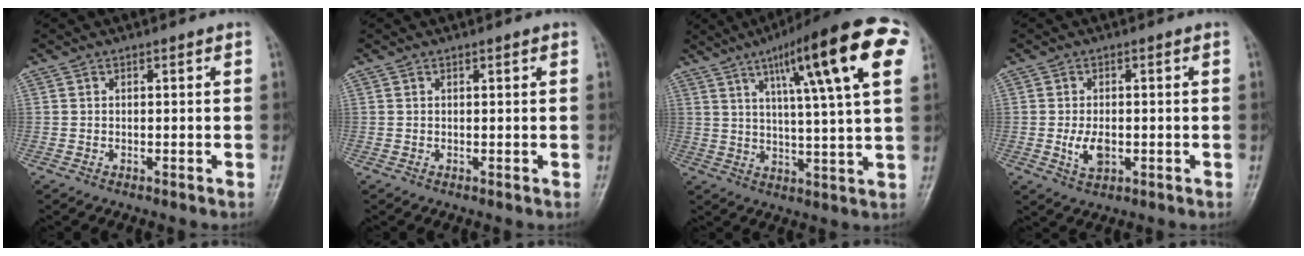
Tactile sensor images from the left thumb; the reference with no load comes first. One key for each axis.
{"total": 0.6, "fx": 0.3, "fy": 0.1, "fz": 0.5, "tx": -0.008, "ty": 0.001, "tz": 0.004}
{"total": 21.3, "fx": 8.9, "fy": 3.5, "fz": 19.0, "tx": -0.263, "ty": 0.002, "tz": 0.124}
{"total": 4.4, "fx": -0.8, "fy": 2.5, "fz": 3.5, "tx": -0.064, "ty": -0.001, "tz": -0.010}